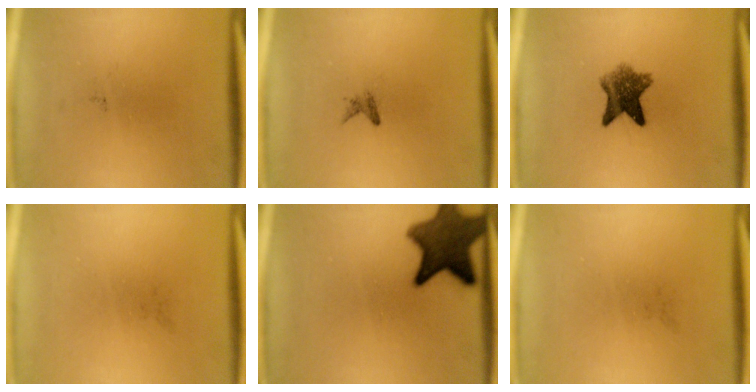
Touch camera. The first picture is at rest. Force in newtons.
{"total": 0.9}
{"total": 6.8}
{"total": 0.0}
{"total": 11.1}
{"total": 0.0}